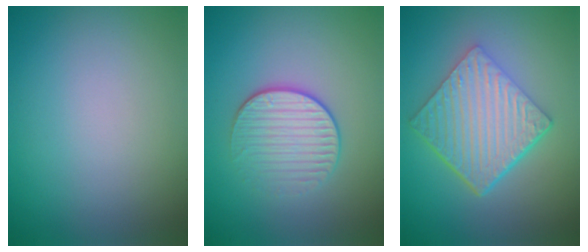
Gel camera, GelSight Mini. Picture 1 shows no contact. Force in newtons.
{"total": 3.3, "press": 2.9, "slide": 1.5}
{"total": 7.0, "press": 4.6, "slide": 5.2}